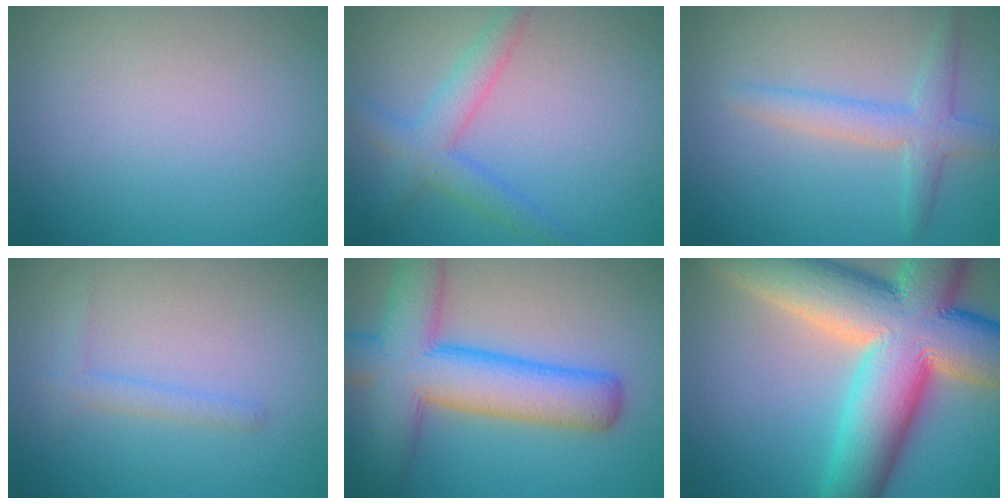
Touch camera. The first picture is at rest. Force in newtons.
{"total": 2.4, "press": 2.4, "slide": 0.2}
{"total": 3.1, "press": 3.1, "slide": 0.1}
{"total": 1.3, "press": 1.3, "slide": 0.0}
{"total": 9.9, "press": 9.9, "slide": 0.4}
{"total": 17.3, "press": 17.3, "slide": 0.9}